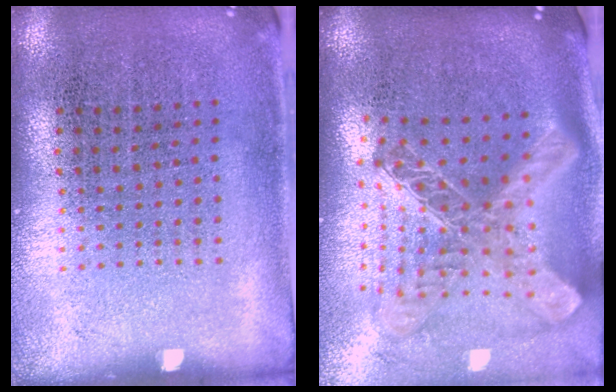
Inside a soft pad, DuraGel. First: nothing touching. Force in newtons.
{"total": 2.8, "press": 2.1, "slide": 1.9}